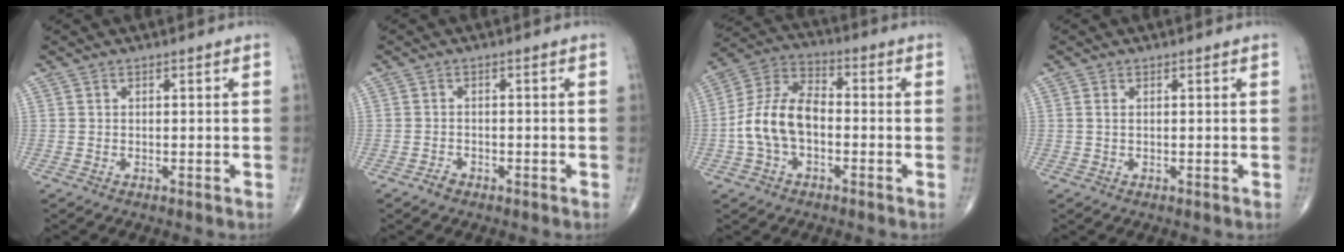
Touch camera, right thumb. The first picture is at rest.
{"total": 1.6, "force": [-1.1, 1.0, 0.5], "torque": [-0.011, 0.006, -0.019]}
{"total": 11.8, "force": [-2.1, 7.3, 9.0], "torque": [-0.175, 0.041, -0.048]}
{"total": 0.8, "force": [0.2, 0.5, 0.7], "torque": [-0.019, 0.005, 0.005]}